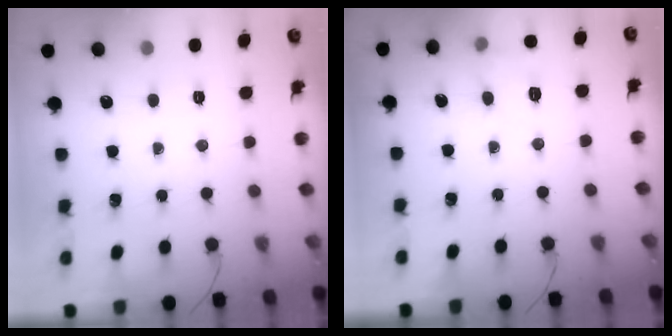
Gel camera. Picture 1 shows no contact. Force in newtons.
{"total": 8.0, "press": 7.8, "slide": 1.7}